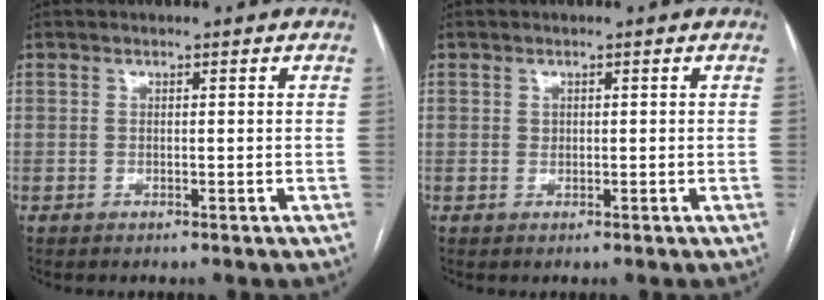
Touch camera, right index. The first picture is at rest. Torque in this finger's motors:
{"motor_torque": [-0.06, 0.03, 0.03, 0.01]}